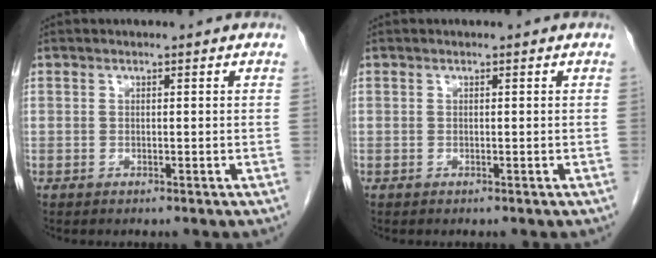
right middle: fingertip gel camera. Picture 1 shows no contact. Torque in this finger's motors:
{"motor_torque": [-0.18, 0.00, 0.00, -0.01]}